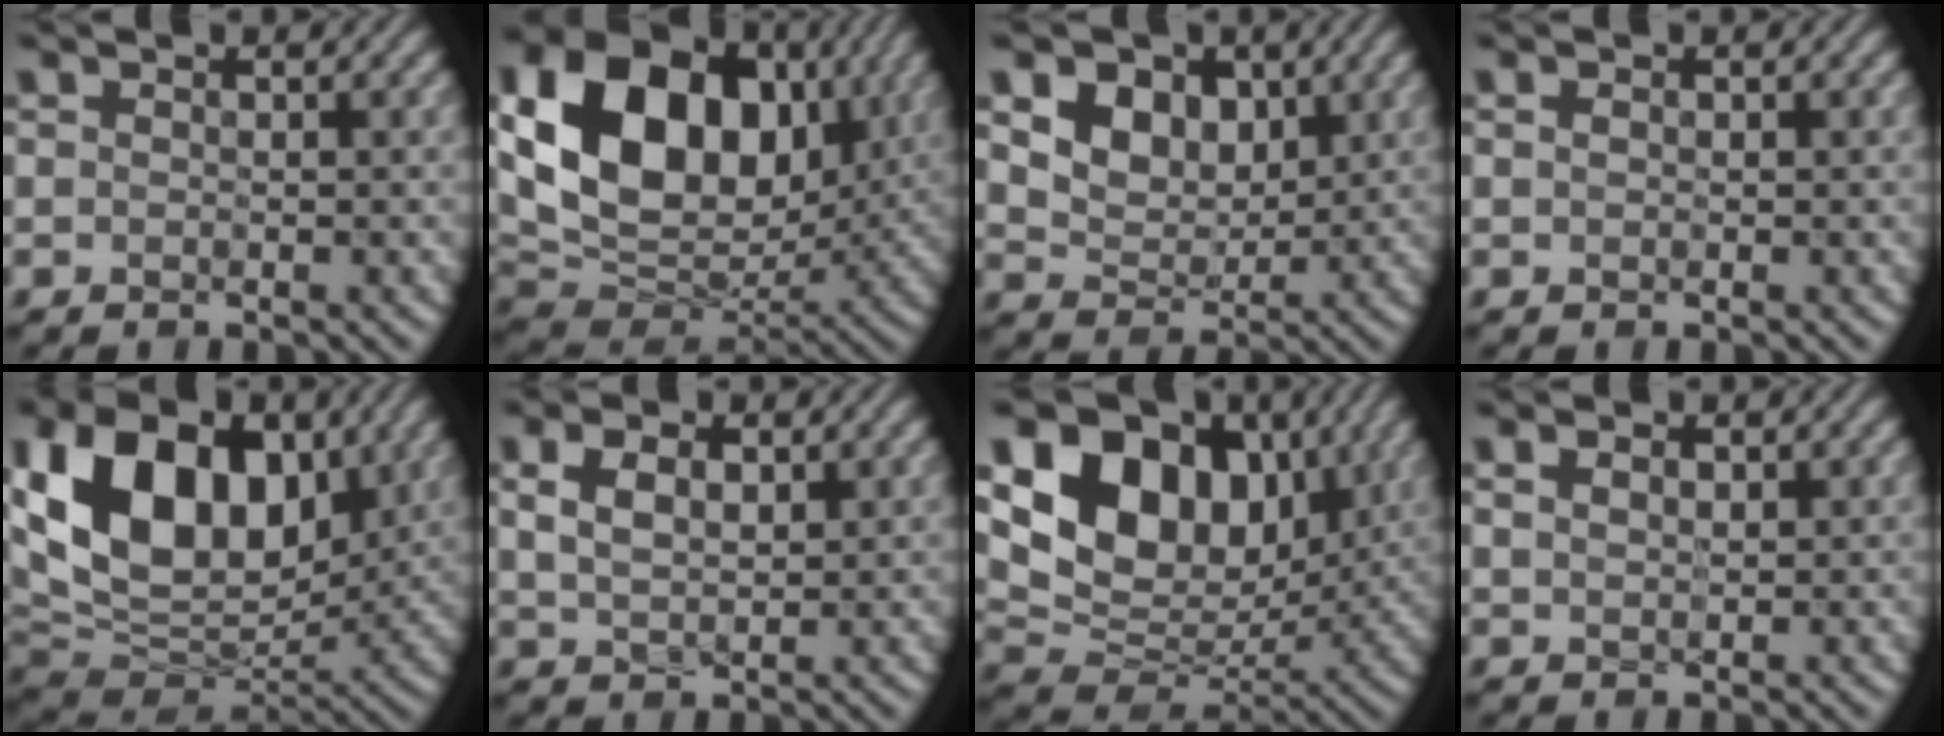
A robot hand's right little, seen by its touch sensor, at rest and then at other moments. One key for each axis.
{"total": 16.0, "fx": 3.6, "fy": 11.6, "fz": 10.4, "tx": -0.194, "ty": 0.025, "tz": 0.064}
{"total": 6.4, "fx": 2.7, "fy": 4.8, "fz": 3.2, "tx": -0.089, "ty": -0.005, "tz": 0.056}
{"total": 0.0}
{"total": 14.6, "fx": 3.8, "fy": 9.9, "fz": 10.0, "tx": -0.202, "ty": 0.014, "tz": 0.070}
{"total": 3.2, "fx": 0.9, "fy": 1.9, "fz": 2.3, "tx": -0.055, "ty": 0.000, "tz": 0.020}
{"total": 14.2, "fx": 5.3, "fy": 9.8, "fz": 8.8, "tx": -0.165, "ty": 0.025, "tz": 0.094}
{"total": 1.3, "fx": 0.6, "fy": 0.9, "fz": 0.8, "tx": -0.020, "ty": -0.001, "tz": 0.016}